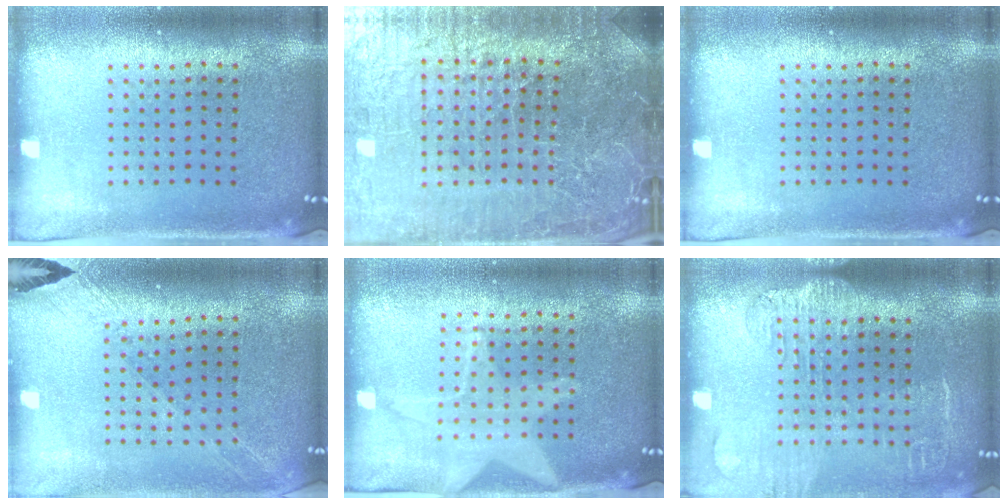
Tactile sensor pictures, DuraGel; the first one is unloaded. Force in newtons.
{"total": 6.2, "press": 5.6, "slide": 2.7}
{"total": 0.0}
{"total": 1.2, "press": 1.2, "slide": 0.2}
{"total": 1.5, "press": 1.4, "slide": 0.5}
{"total": 1.9, "press": 1.6, "slide": 1.0}